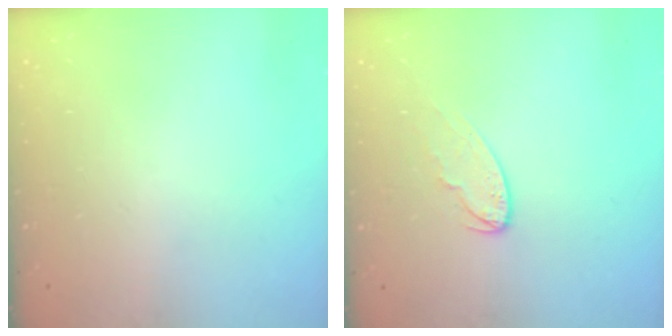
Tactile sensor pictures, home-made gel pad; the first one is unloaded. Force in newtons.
{"total": 6.3, "press": 6.3, "slide": 0.4}